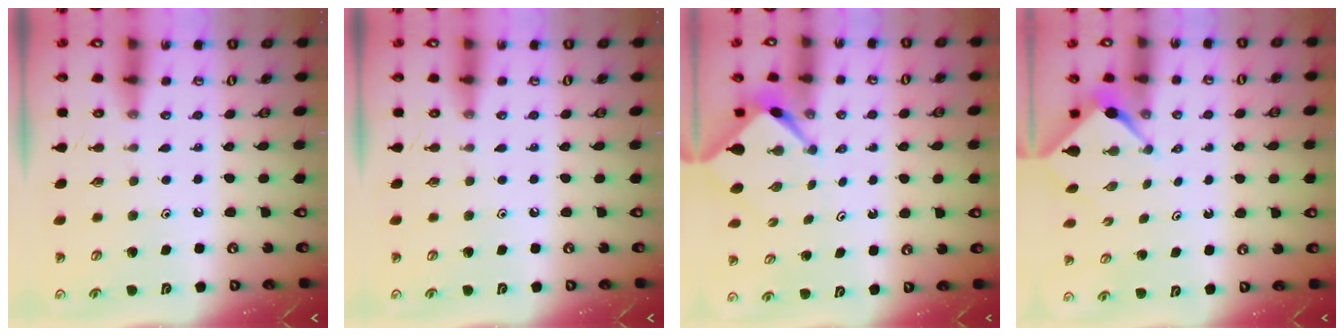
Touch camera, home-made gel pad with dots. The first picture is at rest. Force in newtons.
{"total": 0.0}
{"total": 2.7, "press": 2.6, "slide": 0.2}
{"total": 2.4, "press": 2.4, "slide": 0.3}